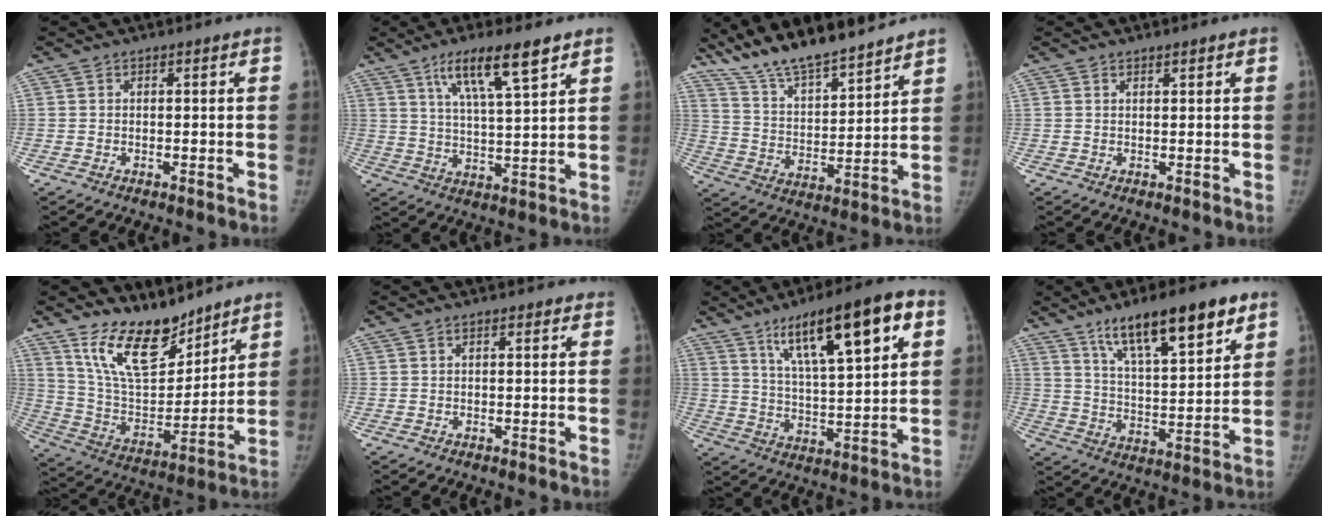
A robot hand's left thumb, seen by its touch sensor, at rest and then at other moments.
{"total": 11.4, "force": [6.8, 1.9, 9.0], "torque": [-0.153, -0.026, 0.123]}
{"total": 16.6, "force": [14.4, 3.3, 7.6], "torque": [-0.114, -0.066, 0.263]}
{"total": 1.0, "force": [0.8, 0.3, 0.6], "torque": [-0.008, -0.005, 0.015]}
{"total": 16.2, "force": [12.2, 6.8, 8.1], "torque": [-0.101, -0.082, 0.234]}
{"total": 1.1, "force": [0.6, 0.5, 0.7], "torque": [-0.010, 0.000, 0.006]}
{"total": 18.5, "force": [8.9, 4.7, 15.5], "torque": [-0.225, -0.022, 0.146]}
{"total": 17.8, "force": [10.9, 5.0, 13.1], "torque": [-0.183, -0.044, 0.186]}